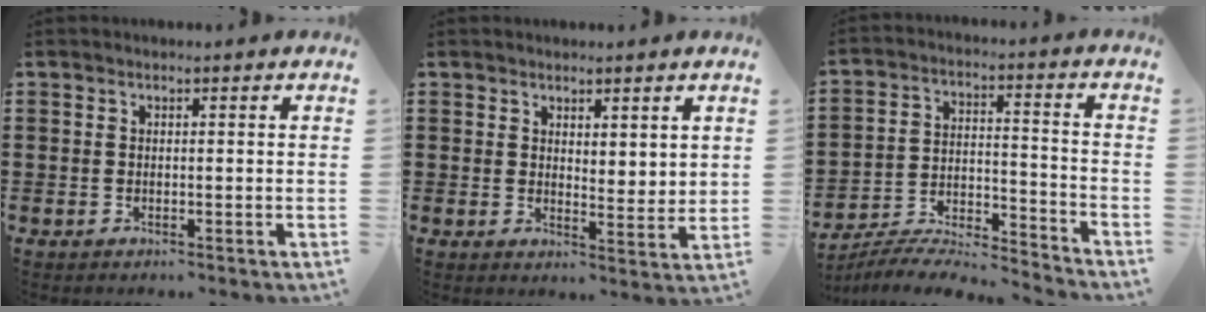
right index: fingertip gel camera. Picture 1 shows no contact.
{"total": 2.6, "force": [2.4, 0.9, 0.0], "torque": [-0.007, 0.000, 0.046]}
{"total": 6.4, "force": [-6.2, 0.4, 1.5], "torque": [-0.032, -0.003, -0.124]}